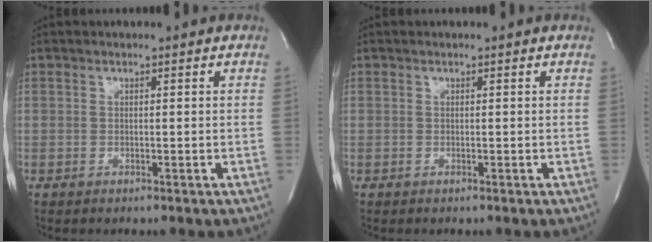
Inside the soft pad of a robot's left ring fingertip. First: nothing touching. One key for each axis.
{"total": 0.0}